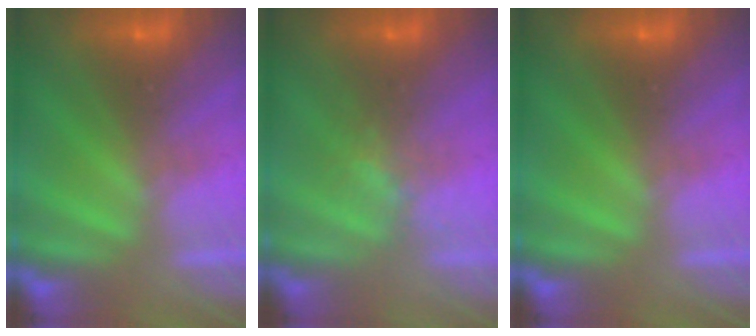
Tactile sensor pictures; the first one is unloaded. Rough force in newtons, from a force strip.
{"total": 2.2}
{"total": 0.0}